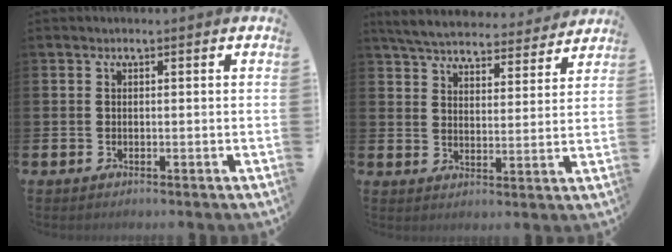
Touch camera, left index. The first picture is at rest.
{"total": 6.1, "force": [5.9, 1.1, 1.2], "torque": [-0.054, -0.034, 0.105]}